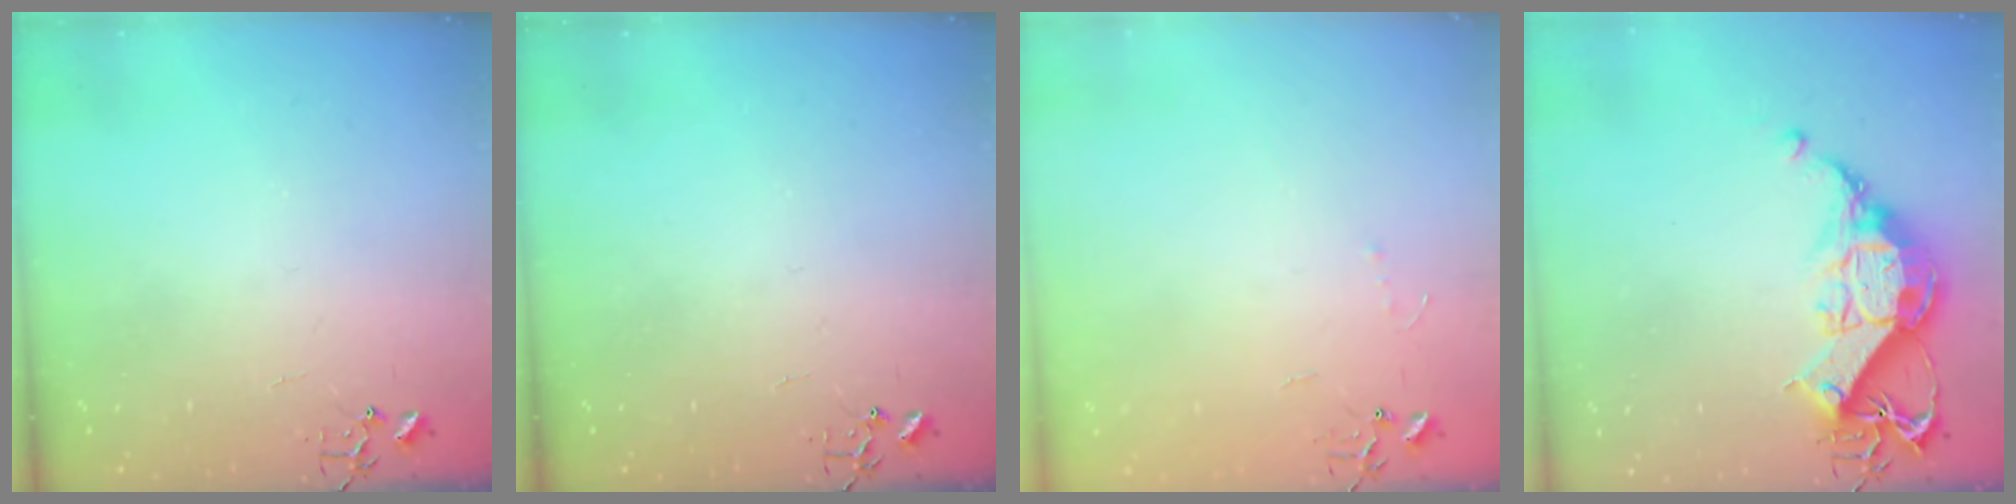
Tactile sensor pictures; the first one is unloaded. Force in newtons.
{"total": 0.0}
{"total": 3.4, "press": 3.4, "slide": 0.5}
{"total": 13.9, "press": 13.9, "slide": 1.1}